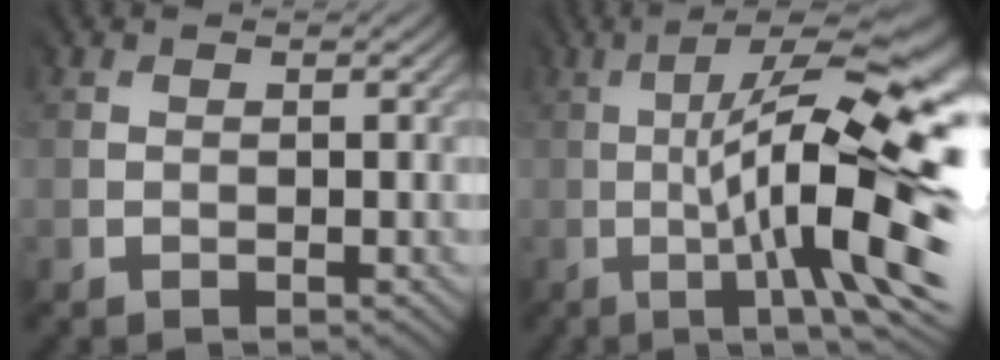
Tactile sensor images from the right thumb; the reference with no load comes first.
{"total": 17.6, "force": [-1.8, 3.6, 17.1], "torque": [-0.248, 0.013, -0.009]}